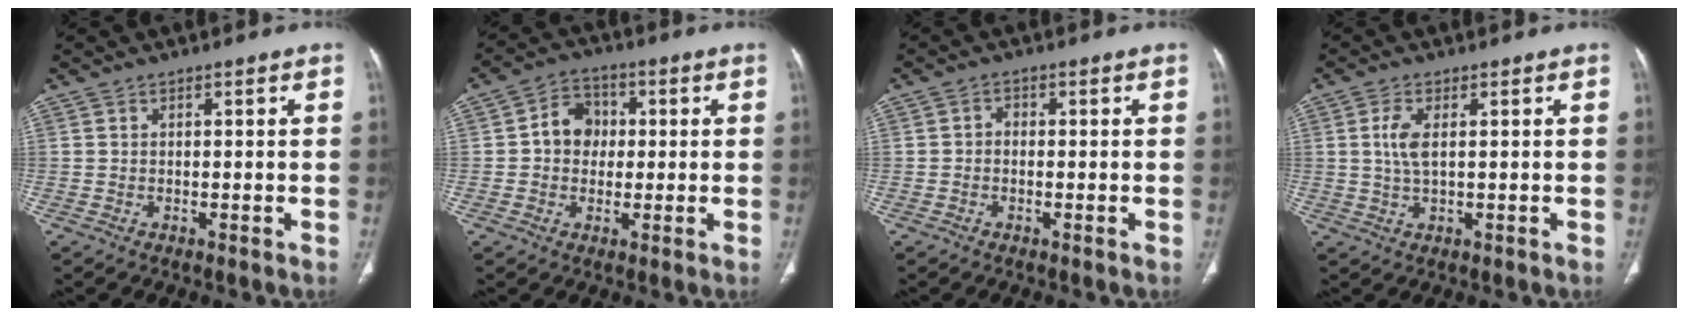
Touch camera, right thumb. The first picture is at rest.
{"total": 7.1, "force": [0.5, 6.0, 3.7], "torque": [-0.032, 0.015, -0.002]}
{"total": 1.4, "force": [-0.3, 1.2, 0.8], "torque": [-0.005, 0.006, -0.010]}
{"total": 4.2, "force": [0.8, 1.8, 3.7], "torque": [-0.088, -0.002, 0.019]}